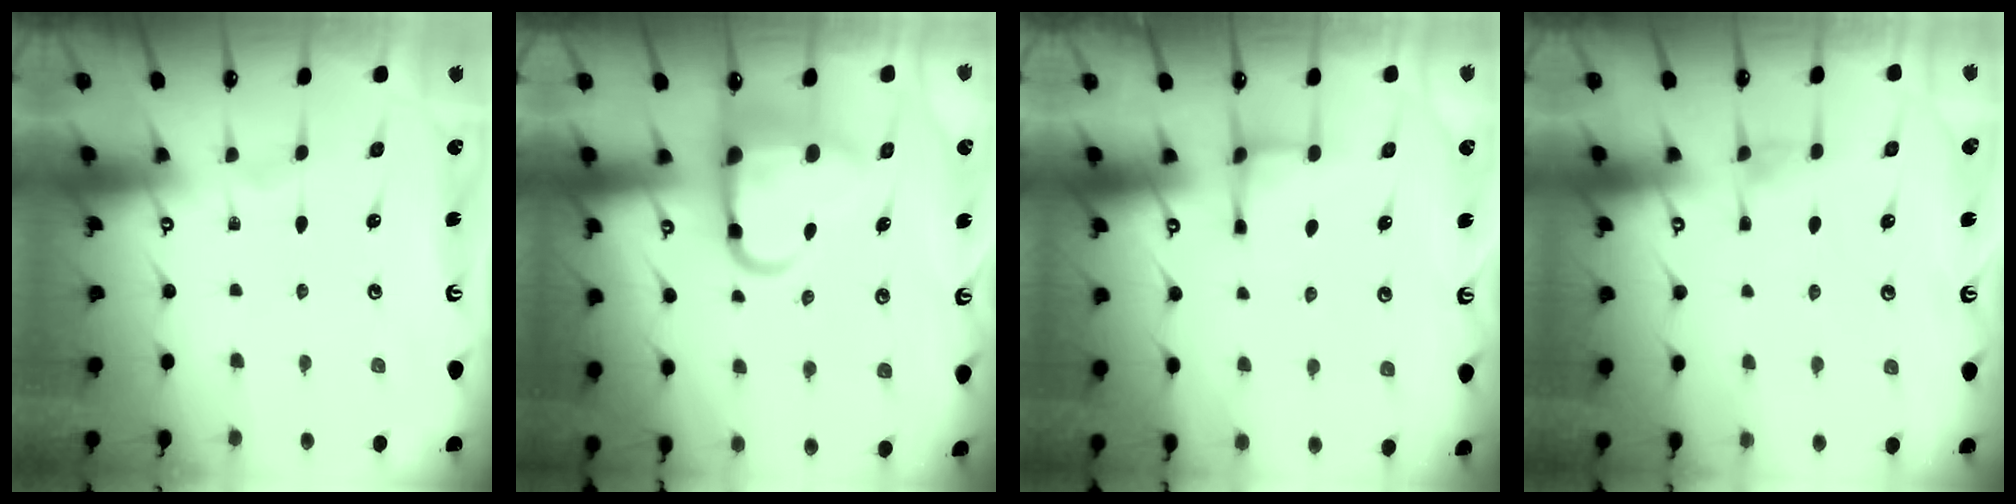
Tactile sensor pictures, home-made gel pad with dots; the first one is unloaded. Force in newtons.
{"total": 9.8, "press": 9.5, "slide": 2.2}
{"total": 3.2, "press": 3.1, "slide": 0.7}
{"total": 5.6, "press": 5.6, "slide": 0.3}